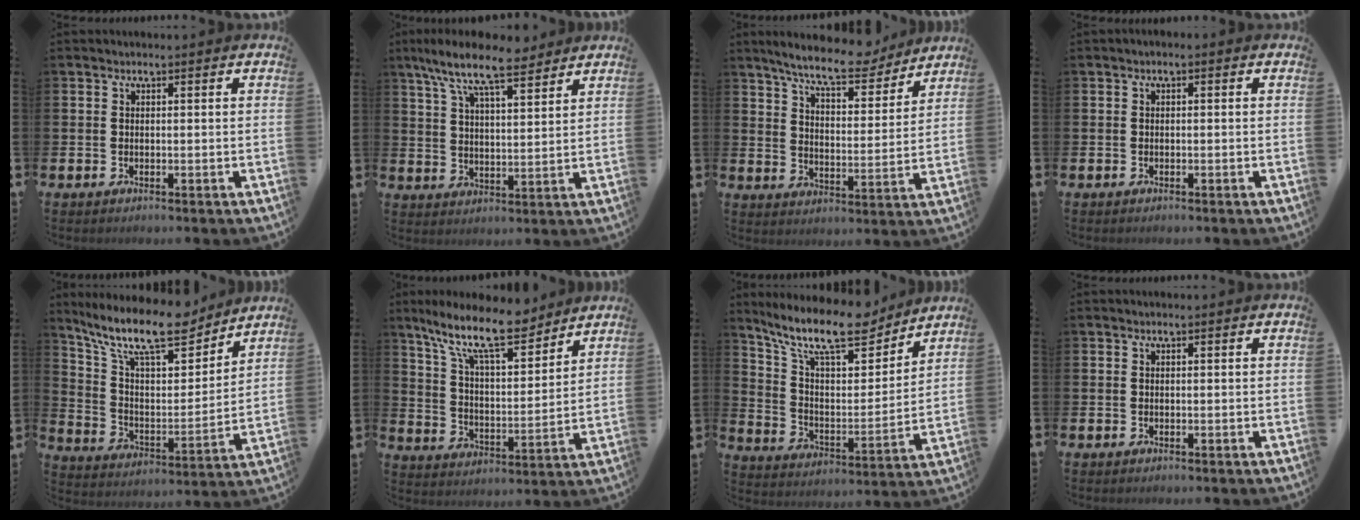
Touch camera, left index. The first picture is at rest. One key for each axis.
{"total": 9.8, "fx": 8.3, "fy": 2.4, "fz": 4.7, "tx": -0.103, "ty": -0.034, "tz": 0.147}
{"total": 9.2, "fx": 8.4, "fy": 1.6, "fz": 3.4, "tx": -0.082, "ty": -0.047, "tz": 0.148}
{"total": 0.6, "fx": -0.5, "fy": 0.3, "fz": 0.2, "tx": -0.010, "ty": 0.001, "tz": -0.010}
{"total": 13.6, "fx": 11.3, "fy": 3.7, "fz": 6.7, "tx": -0.159, "ty": -0.063, "tz": 0.196}
{"total": 12.8, "fx": 10.3, "fy": 3.5, "fz": 6.7, "tx": -0.143, "ty": -0.052, "tz": 0.178}
{"total": 13.5, "fx": 11.2, "fy": 3.7, "fz": 6.4, "tx": -0.153, "ty": -0.063, "tz": 0.196}
{"total": 0.0}